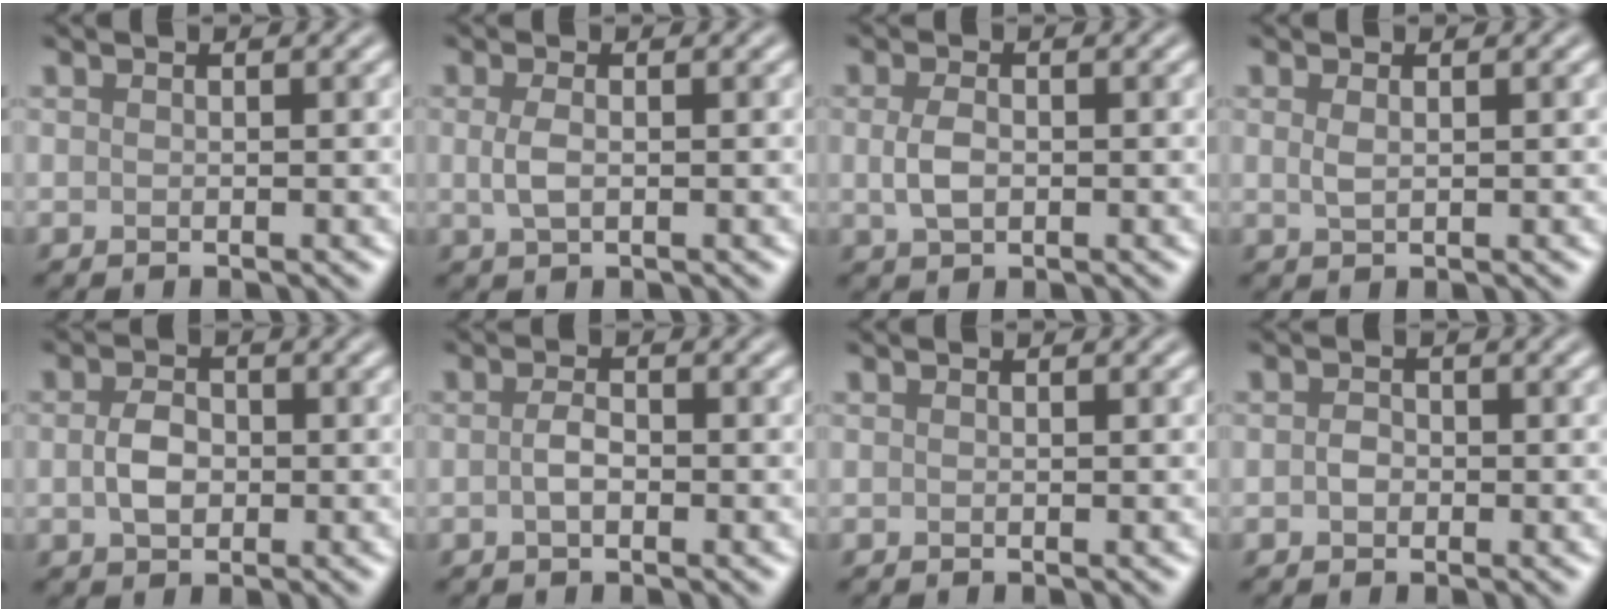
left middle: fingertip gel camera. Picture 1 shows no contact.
{"total": 1.8, "force": [0.1, 0.8, 1.6], "torque": [-0.039, -0.001, 0.001]}
{"total": 2.2, "force": [0.0, 1.4, 1.7], "torque": [-0.040, -0.001, 0.000]}
{"total": 1.0, "force": [0.4, 0.4, 0.9], "torque": [-0.021, -0.002, 0.009]}
{"total": 2.8, "force": [-0.2, 2.0, 2.0], "torque": [-0.041, -0.001, -0.006]}
{"total": 1.6, "force": [-0.4, 0.8, 1.3], "torque": [-0.027, 0.003, -0.011]}
{"total": 0.0}
{"total": 1.2, "force": [-0.2, 1.0, 0.7], "torque": [-0.013, -0.001, -0.009]}